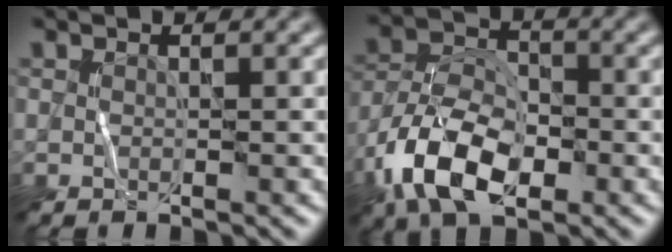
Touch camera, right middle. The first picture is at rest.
{"total": 8.9, "force": [-4.3, 4.9, 6.1], "torque": [-0.126, 0.001, -0.086]}